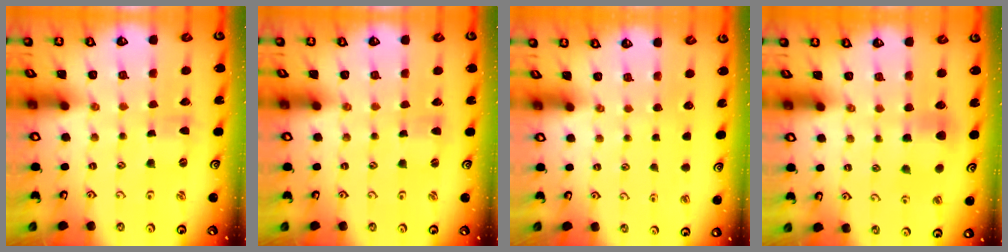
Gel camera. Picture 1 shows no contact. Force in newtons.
{"total": 0.0}
{"total": 0.0}
{"total": 5.9, "press": 5.9, "slide": 0.5}